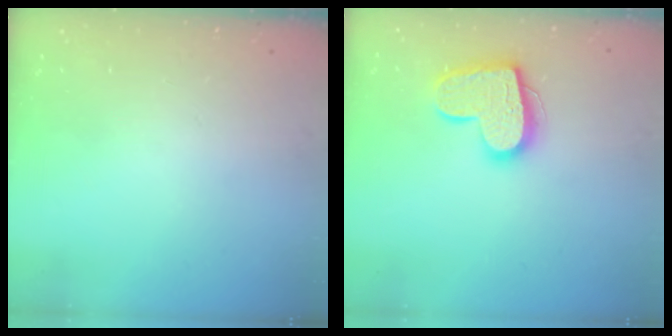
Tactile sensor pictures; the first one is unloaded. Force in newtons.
{"total": 16.1, "press": 16.1, "slide": 0.9}